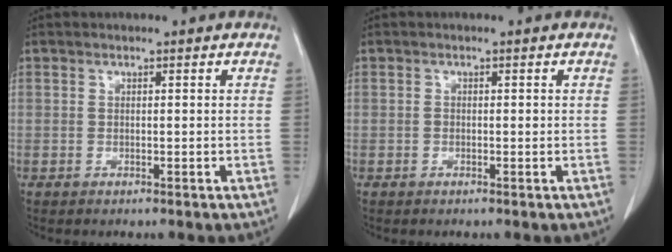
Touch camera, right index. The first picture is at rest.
{"total": 0.7, "force": [-0.1, 0.4, 0.6], "torque": [-0.010, 0.001, -0.001]}